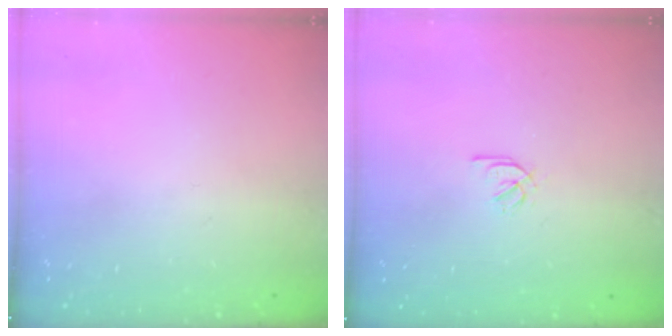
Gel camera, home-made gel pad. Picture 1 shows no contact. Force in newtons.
{"total": 2.1, "press": 2.0, "slide": 0.7}